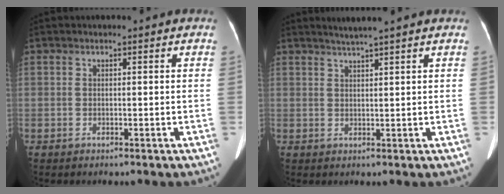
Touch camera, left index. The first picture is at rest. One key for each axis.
{"total": 4.3, "fx": 3.7, "fy": -0.8, "fz": 2.0, "tx": -0.033, "ty": 0.016, "tz": 0.054}